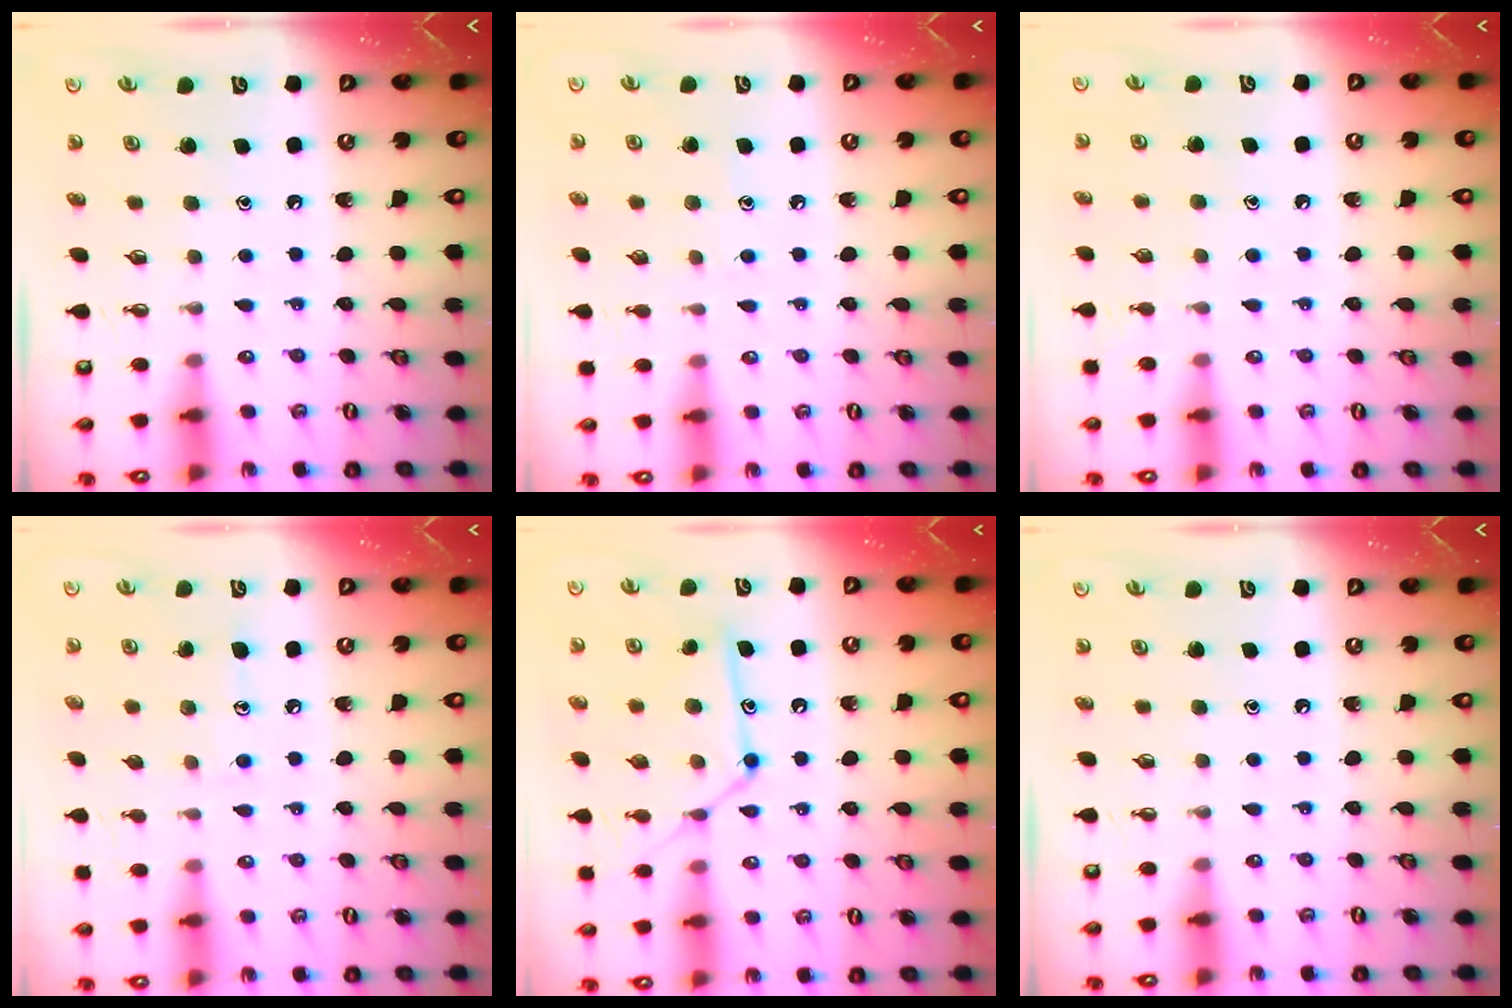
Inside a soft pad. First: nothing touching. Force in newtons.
{"total": 5.4, "press": 5.4, "slide": 0.7}
{"total": 5.0, "press": 5.0, "slide": 0.5}
{"total": 7.8, "press": 7.8, "slide": 0.6}
{"total": 13.2, "press": 13.1, "slide": 0.9}
{"total": 0.0}